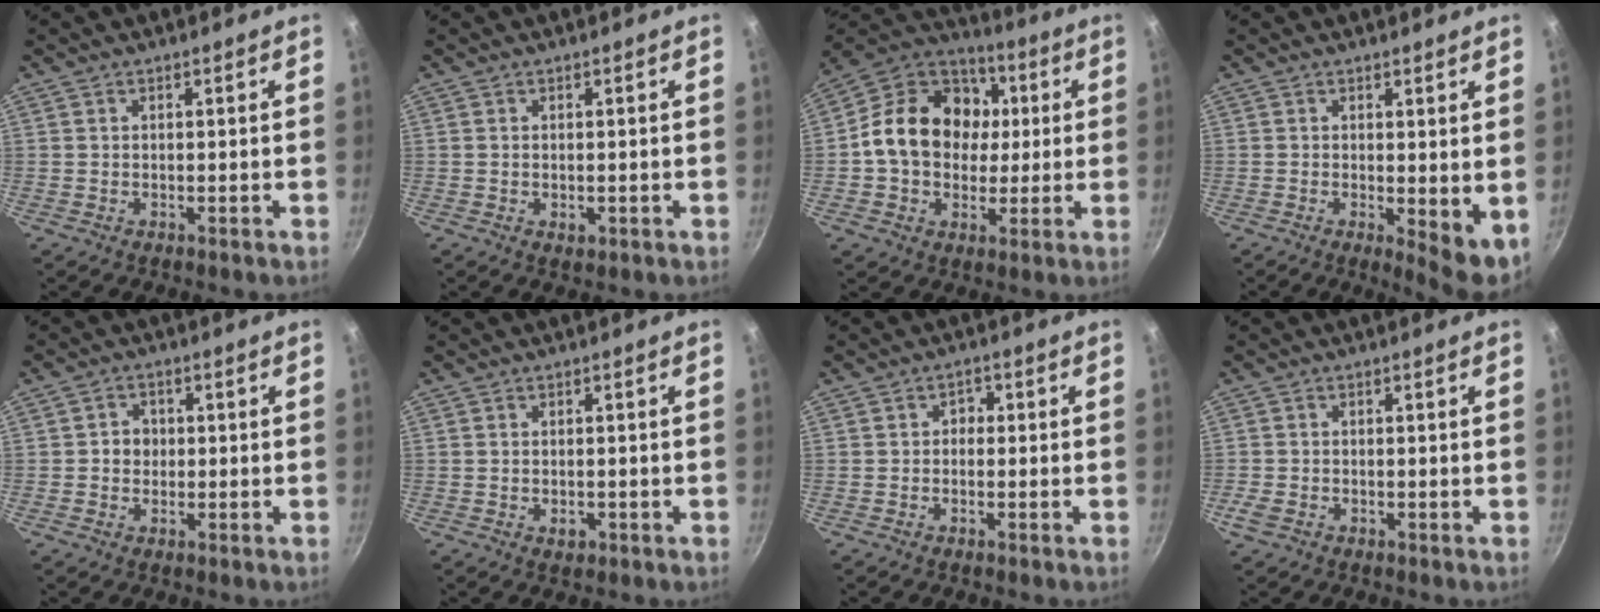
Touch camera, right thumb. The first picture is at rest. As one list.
[{"total": 1.6, "force": [-0.3, 1.0, 1.1], "torque": [-0.016, -0.003, -0.003]}, {"total": 19.4, "force": [1.7, 15.5, 11.6], "torque": [-0.167, 0.027, 0.014]}, {"total": 6.0, "force": [0.1, 2.3, 5.5], "torque": [-0.068, -0.011, 0.006]}, {"total": 3.2, "force": [-0.1, 2.9, 1.4], "torque": [-0.003, 0.006, -0.005]}, {"total": 1.9, "force": [-0.6, 1.3, 1.2], "torque": [-0.018, 0.000, -0.009]}, {"total": 1.8, "force": [-0.4, 1.5, 0.8], "torque": [-0.003, 0.008, -0.011]}, {"total": 2.3, "force": [-1.1, 1.6, 1.3], "torque": [-0.029, 0.001, -0.024]}]